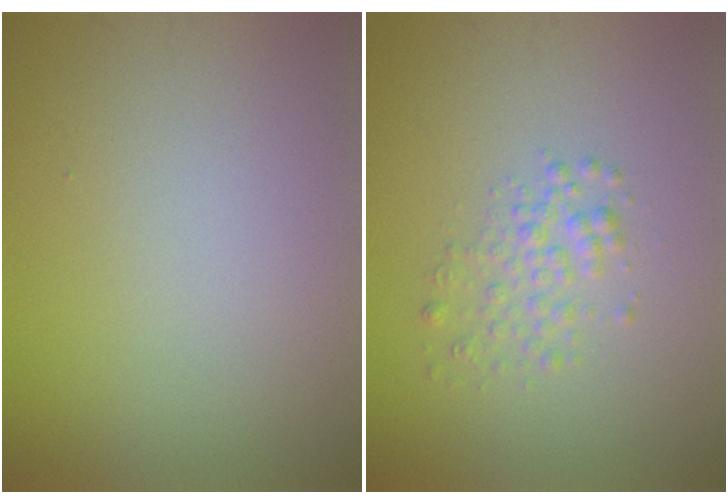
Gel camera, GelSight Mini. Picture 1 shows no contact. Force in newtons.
{"total": 2.1, "press": 2.1, "slide": 0.1}